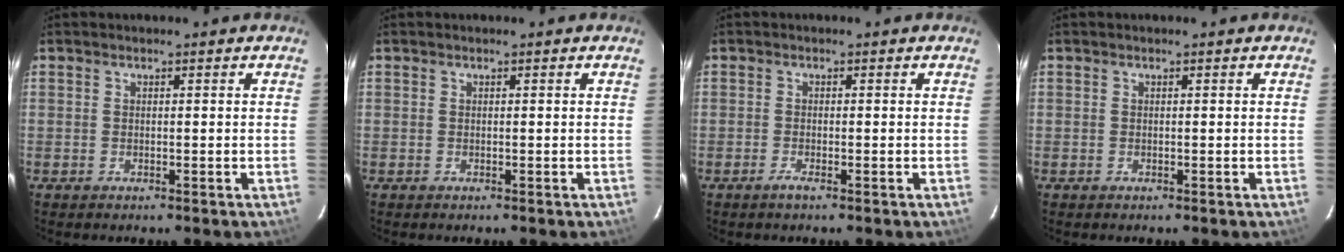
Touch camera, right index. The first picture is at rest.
{"total": 0.0}
{"total": 1.4, "force": [-0.8, 0.0, 1.1], "torque": [-0.023, -0.003, -0.017]}
{"total": 0.0}